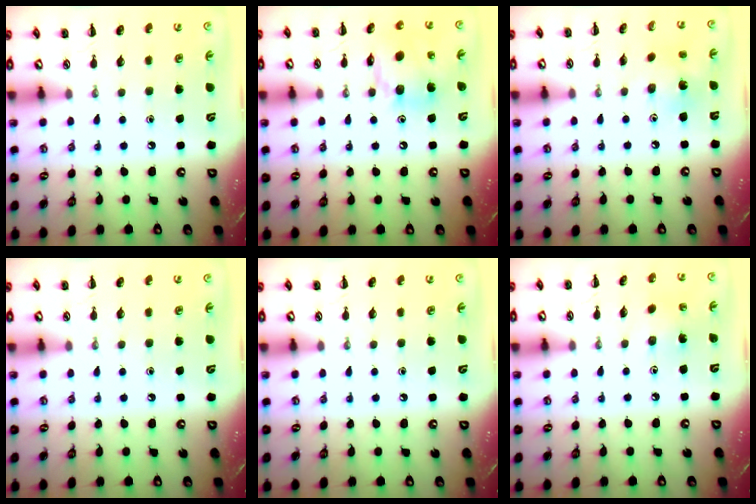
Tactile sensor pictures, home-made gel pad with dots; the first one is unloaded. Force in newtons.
{"total": 11.7, "press": 11.2, "slide": 3.3}
{"total": 4.0, "press": 3.9, "slide": 0.8}
{"total": 0.0}
{"total": 0.0}
{"total": 3.4, "press": 3.3, "slide": 1.1}